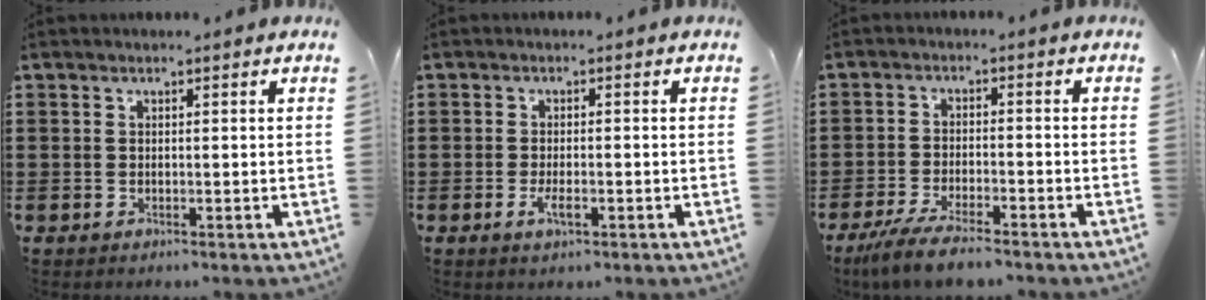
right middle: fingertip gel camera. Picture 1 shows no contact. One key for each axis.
{"total": 2.6, "fx": -1.0, "fy": 0.9, "fz": 2.2, "tx": -0.055, "ty": -0.006, "tz": -0.023}
{"total": 5.0, "fx": -4.3, "fy": 0.6, "fz": 2.5, "tx": -0.061, "ty": -0.007, "tz": -0.086}